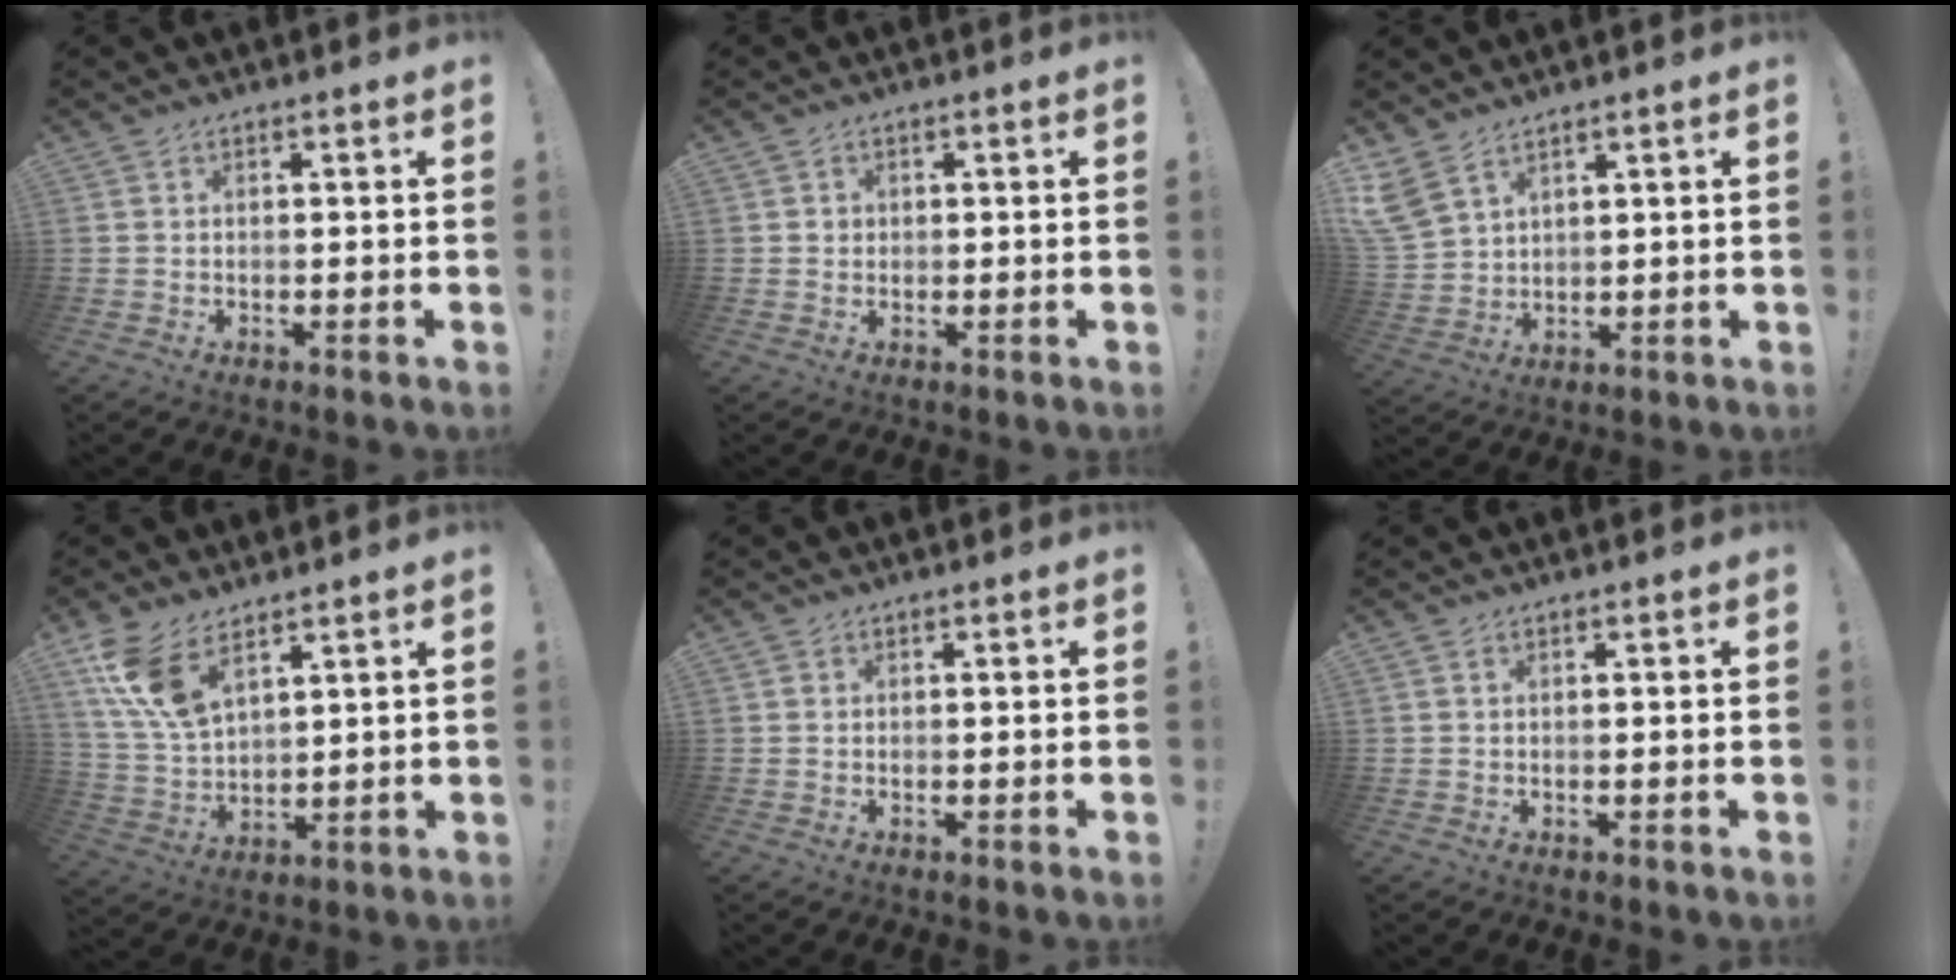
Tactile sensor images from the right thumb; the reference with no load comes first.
{"total": 1.4, "force": [0.2, 1.4, 0.2], "torque": [0.002, 0.001, 0.002]}
{"total": 7.1, "force": [5.2, 3.6, 3.3], "torque": [-0.077, -0.022, 0.108]}
{"total": 12.6, "force": [7.6, 5.9, 8.0], "torque": [-0.168, -0.031, 0.146]}
{"total": 0.5, "force": [0.3, 0.4, 0.0], "torque": [0.008, -0.002, 0.004]}
{"total": 0.0}